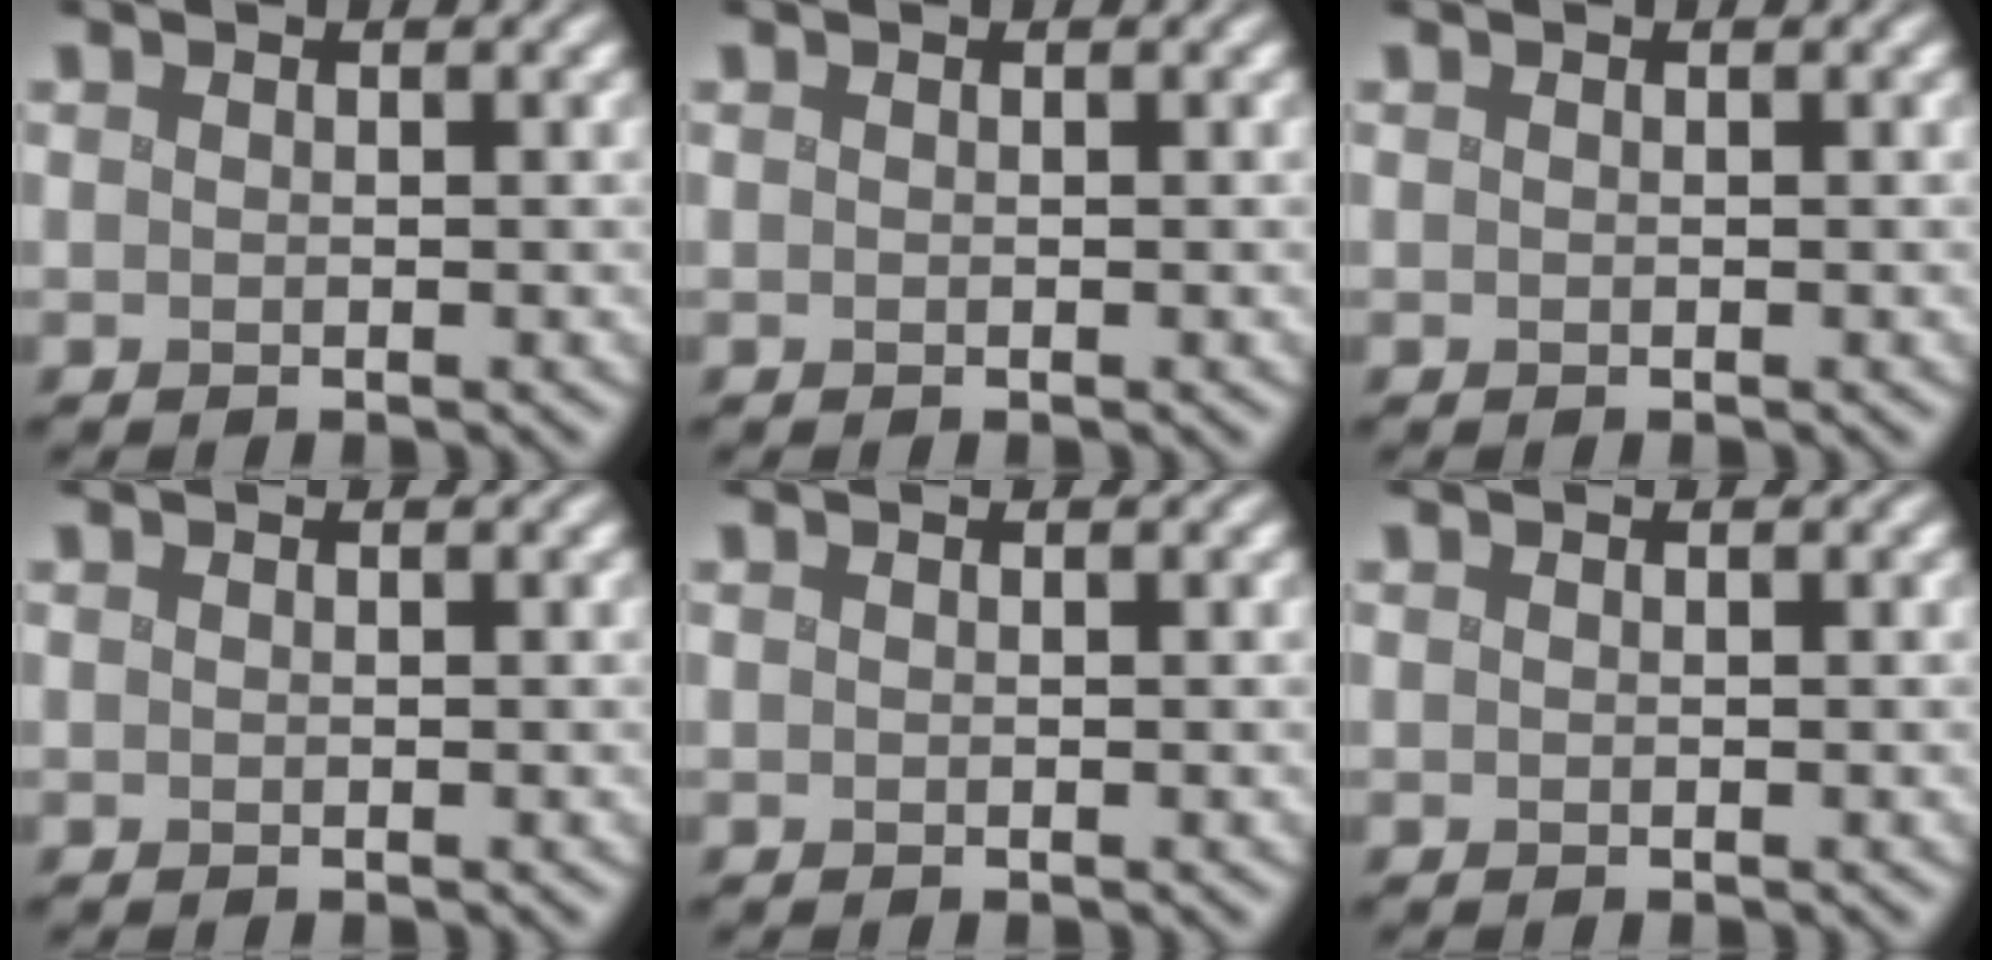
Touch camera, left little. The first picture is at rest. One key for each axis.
{"total": 0.0}
{"total": 0.0}
{"total": 0.0}
{"total": 0.0}
{"total": 0.0}